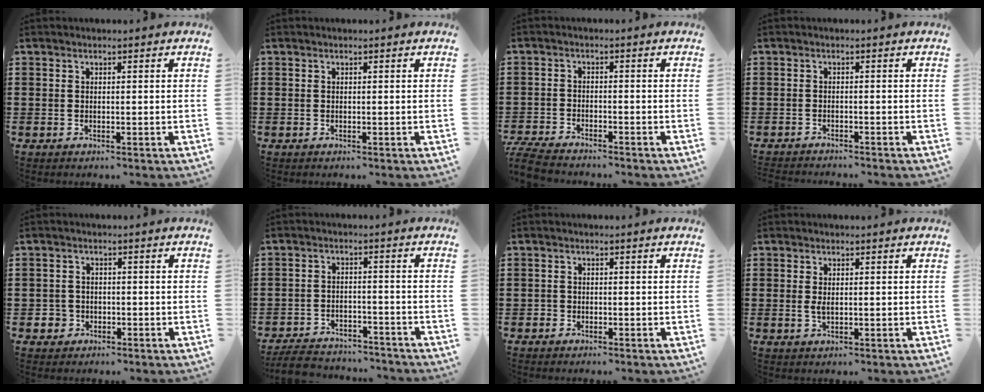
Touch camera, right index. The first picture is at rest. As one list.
[{"total": 0.0}, {"total": 3.5, "force": [-3.4, 0.3, 0.6], "torque": [-0.025, -0.004, -0.075]}, {"total": 1.2, "force": [-1.2, 0.0, 0.0], "torque": [-0.004, 0.002, -0.026]}, {"total": 2.5, "force": [-1.2, 2.1, 0.3], "torque": [-0.013, 0.003, -0.028]}, {"total": 5.3, "force": [-5.1, 1.1, 0.8], "torque": [-0.024, 0.008, -0.105]}, {"total": 1.1, "force": [-0.8, 0.8, 0.1], "torque": [-0.003, 0.004, -0.018]}, {"total": 1.6, "force": [0.1, 0.7, 1.4], "torque": [-0.029, 0.003, 0.001]}]